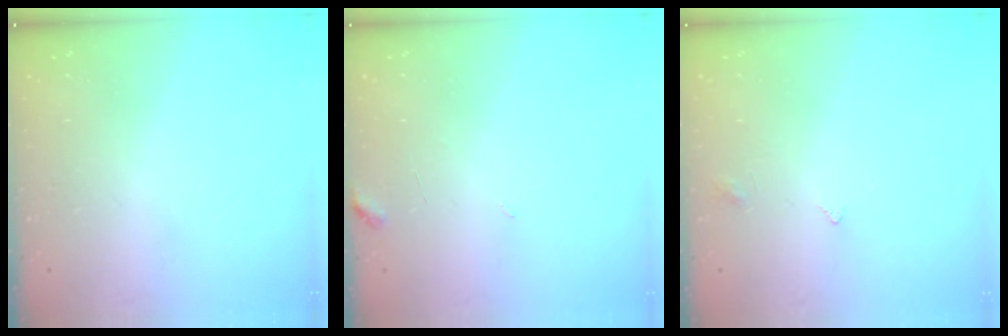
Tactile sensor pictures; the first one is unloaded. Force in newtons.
{"total": 3.5, "press": 3.5, "slide": 0.3}
{"total": 2.5, "press": 2.4, "slide": 0.4}